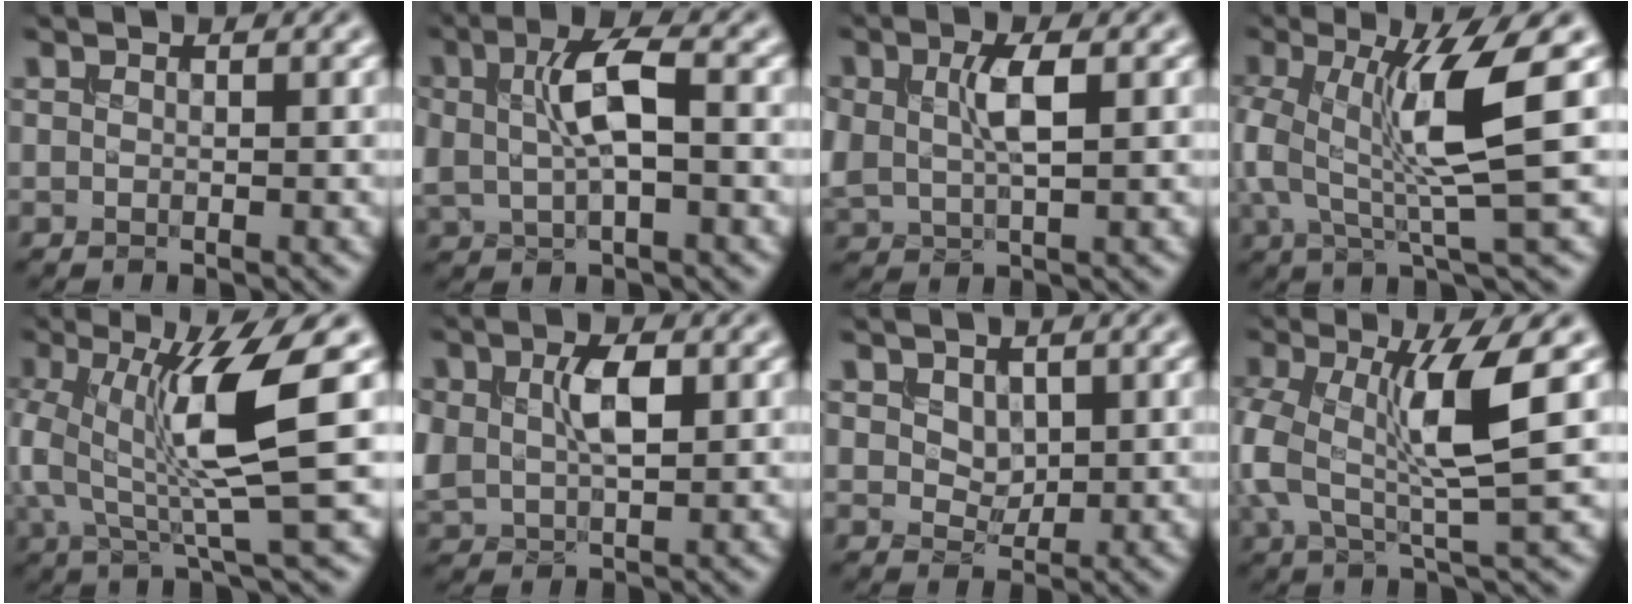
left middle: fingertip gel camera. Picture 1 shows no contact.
{"total": 4.9, "force": [0.6, 2.1, 4.3], "torque": [-0.094, 0.009, 0.011]}
{"total": 3.7, "force": [1.0, 1.8, 3.1], "torque": [-0.073, 0.003, 0.023]}
{"total": 7.9, "force": [0.8, 1.4, 7.7], "torque": [-0.152, 0.001, 0.017]}
{"total": 8.7, "force": [1.0, 1.5, 8.5], "torque": [-0.161, -0.003, 0.020]}
{"total": 4.5, "force": [1.0, 2.7, 3.4], "torque": [-0.081, 0.001, 0.023]}
{"total": 1.8, "force": [0.7, 1.3, 0.9], "torque": [-0.021, -0.006, 0.016]}
{"total": 7.9, "force": [0.8, 2.2, 7.6], "torque": [-0.163, 0.006, 0.009]}